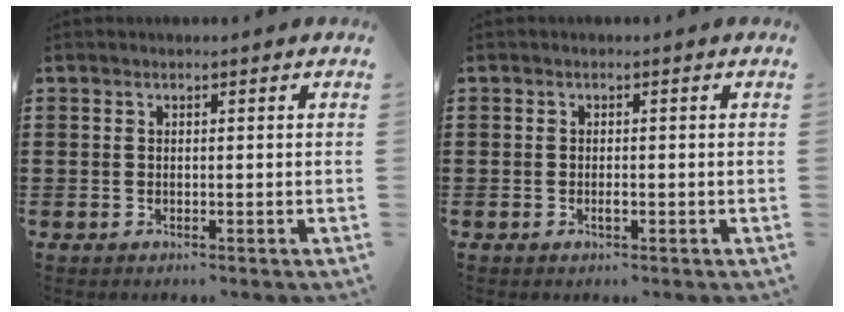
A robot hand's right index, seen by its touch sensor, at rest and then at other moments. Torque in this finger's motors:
{"motor_torque": [0.88, 1.26, 0.00, 0.00]}